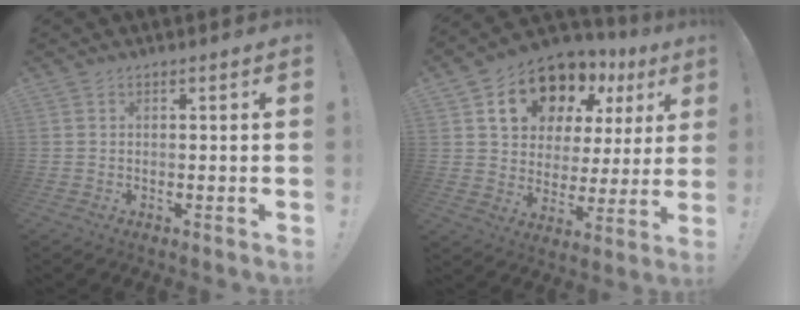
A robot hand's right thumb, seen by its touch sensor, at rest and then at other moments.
{"total": 15.8, "force": [10.8, 9.4, 6.7], "torque": [-0.098, -0.078, 0.204]}